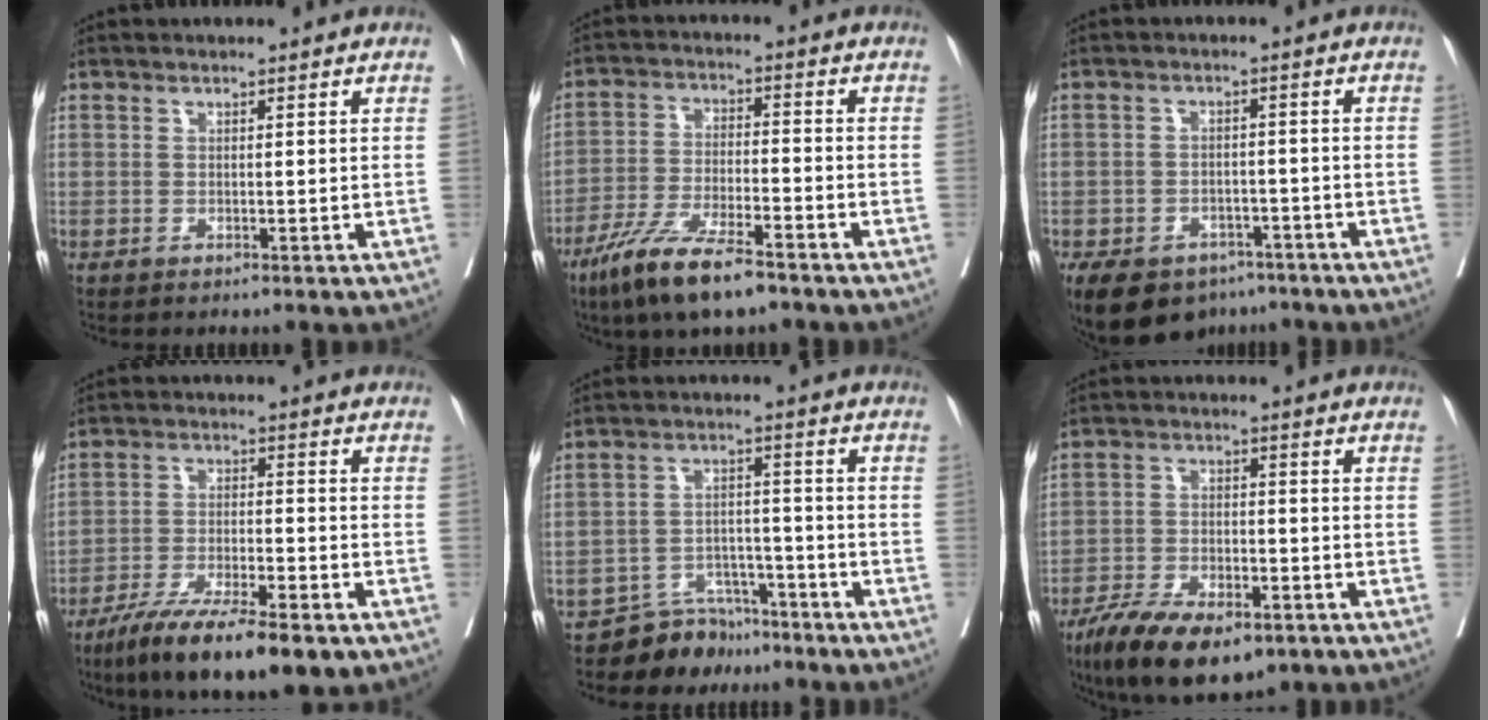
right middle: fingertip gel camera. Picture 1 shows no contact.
{"total": 11.2, "force": [-8.0, 1.9, 7.6], "torque": [-0.150, -0.025, -0.146]}
{"total": 13.9, "force": [-8.8, 9.2, 5.7], "torque": [-0.142, -0.007, -0.117]}
{"total": 14.1, "force": [-9.7, 2.6, 9.9], "torque": [-0.158, -0.031, -0.160]}
{"total": 6.0, "force": [-5.3, 2.8, -0.2], "torque": [0.007, 0.018, -0.089]}
{"total": 12.4, "force": [-8.5, 4.7, 7.8], "torque": [-0.130, -0.012, -0.142]}